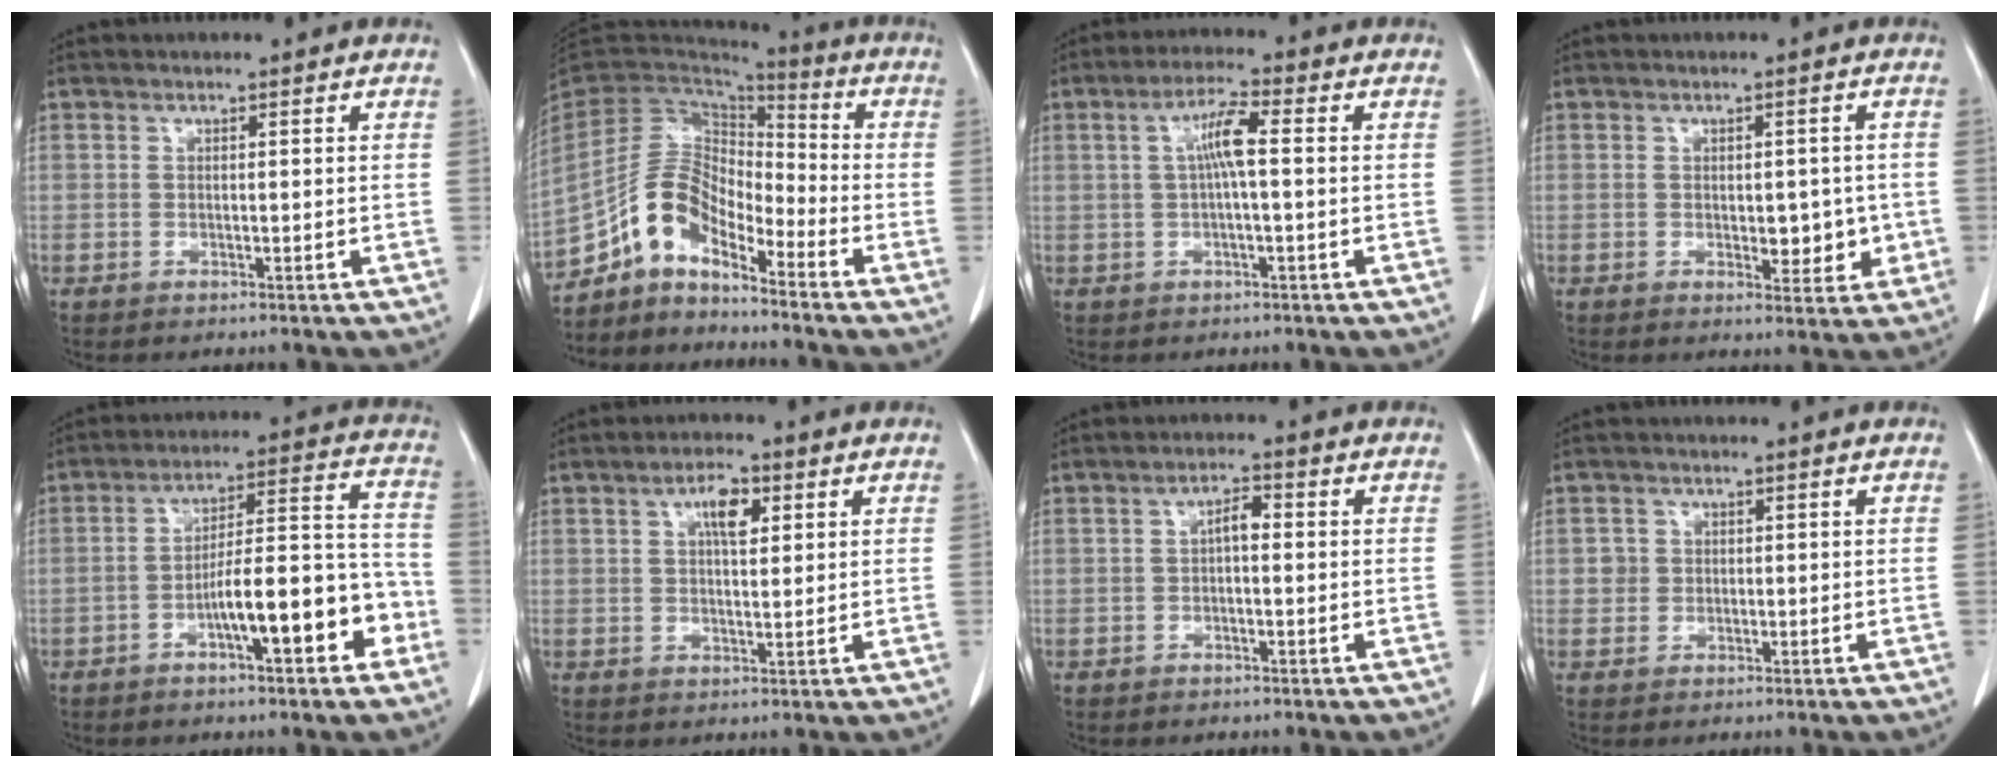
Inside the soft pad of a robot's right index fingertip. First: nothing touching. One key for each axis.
{"total": 10.1, "fx": -7.8, "fy": 4.0, "fz": 5.1, "tx": -0.102, "ty": 0.041, "tz": -0.148}
{"total": 5.2, "fx": 0.6, "fy": 0.5, "fz": 5.1, "tx": -0.095, "ty": 0.012, "tz": 0.009}
{"total": 4.8, "fx": -0.5, "fy": 2.7, "fz": 3.9, "tx": -0.036, "ty": 0.000, "tz": 0.001}
{"total": 12.3, "fx": -5.1, "fy": 2.7, "fz": 10.8, "tx": -0.160, "ty": 0.033, "tz": -0.074}
{"total": 4.7, "fx": 1.9, "fy": 1.6, "fz": 4.0, "tx": -0.070, "ty": 0.004, "tz": 0.031}
{"total": 2.6, "fx": 0.0, "fy": 0.9, "fz": 2.4, "tx": -0.038, "ty": 0.010, "tz": -0.002}
{"total": 1.8, "fx": 0.3, "fy": 1.7, "fz": 0.1, "tx": 0.007, "ty": 0.003, "tz": 0.001}